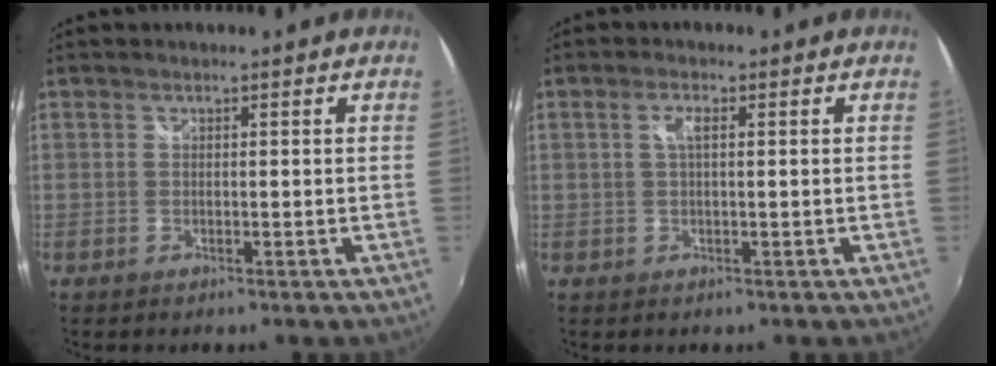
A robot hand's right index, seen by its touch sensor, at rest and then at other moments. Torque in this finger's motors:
{"motor_torque": [0.04, -0.02, 0.04, 0.04]}